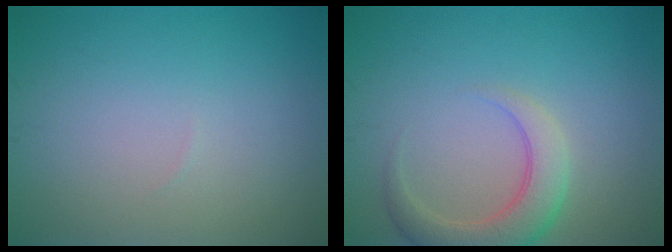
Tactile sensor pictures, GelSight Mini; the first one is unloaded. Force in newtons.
{"total": 4.1, "press": 4.1, "slide": 0.5}